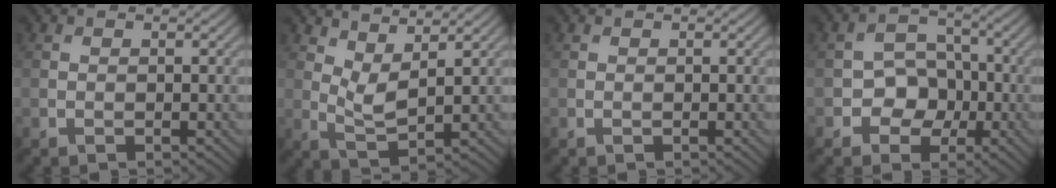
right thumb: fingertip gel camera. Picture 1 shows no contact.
{"total": 4.2, "force": [2.8, 1.2, 2.8], "torque": [-0.072, -0.006, 0.060]}
{"total": 0.0}
{"total": 5.5, "force": [-1.9, 4.5, 2.6], "torque": [-0.033, 0.006, -0.049]}